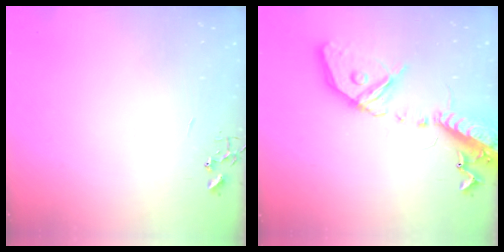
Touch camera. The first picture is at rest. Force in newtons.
{"total": 25.2, "press": 24.7, "slide": 4.9}